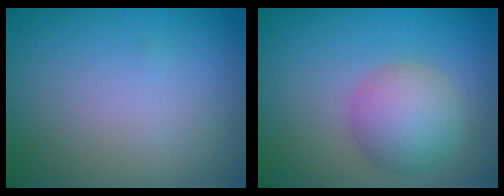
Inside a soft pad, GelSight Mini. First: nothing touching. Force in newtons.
{"total": 4.2, "press": 4.2, "slide": 0.1}